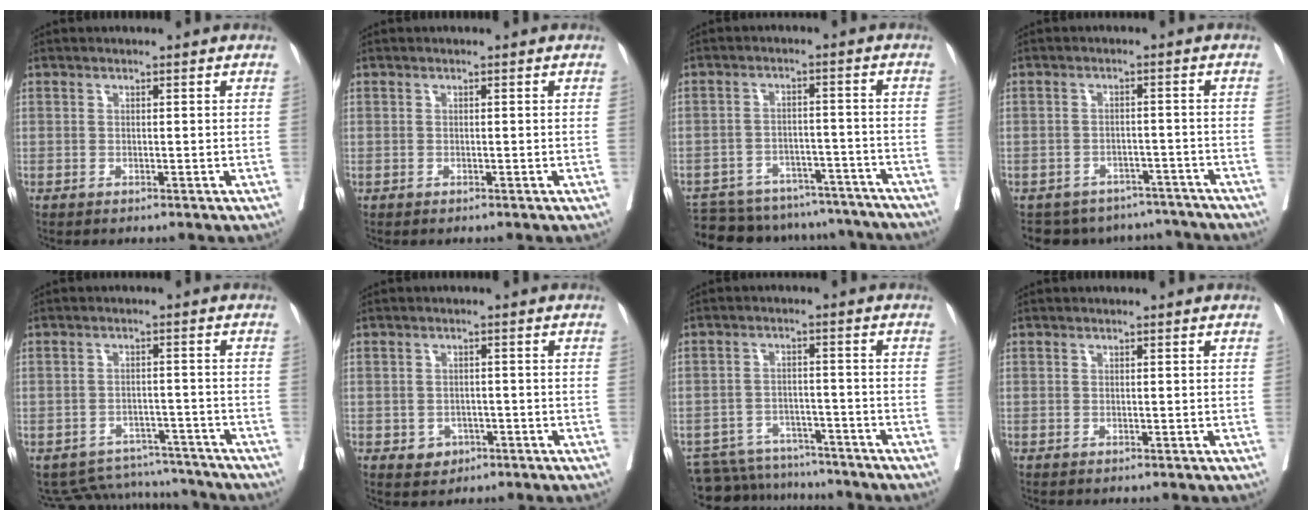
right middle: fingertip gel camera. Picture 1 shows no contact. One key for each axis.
{"total": 0.0}
{"total": 19.3, "fx": -17.5, "fy": 6.6, "fz": 4.9, "tx": -0.094, "ty": 0.010, "tz": -0.221}
{"total": 10.8, "fx": -9.6, "fy": 4.7, "fz": 0.8, "tx": -0.005, "ty": 0.021, "tz": -0.113}
{"total": 10.1, "fx": -9.7, "fy": 2.9, "fz": 0.0, "tx": 0.001, "ty": 0.020, "tz": -0.128}
{"total": 2.9, "fx": -1.3, "fy": 2.4, "fz": 0.9, "tx": -0.008, "ty": 0.007, "tz": -0.010}
{"total": 4.8, "fx": -3.8, "fy": 2.9, "fz": -0.3, "tx": 0.014, "ty": 0.007, "tz": -0.057}
{"total": 0.0}